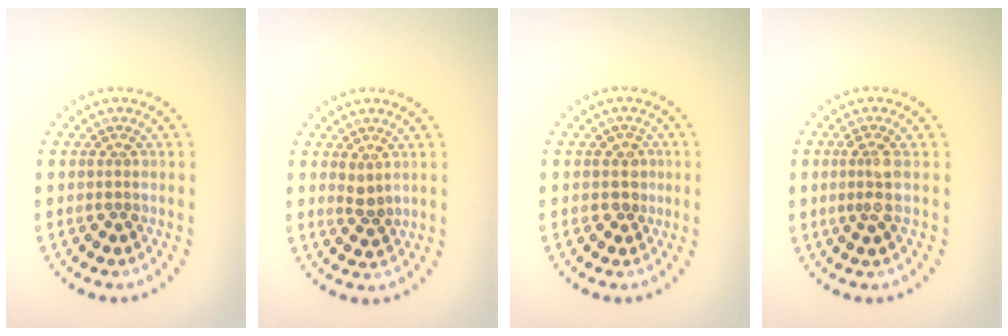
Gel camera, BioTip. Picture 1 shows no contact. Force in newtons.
{"total": 1.3, "press": 1.1, "slide": 0.7}
{"total": 1.5, "press": 1.3, "slide": 0.8}
{"total": 1.8, "press": 1.5, "slide": 0.9}